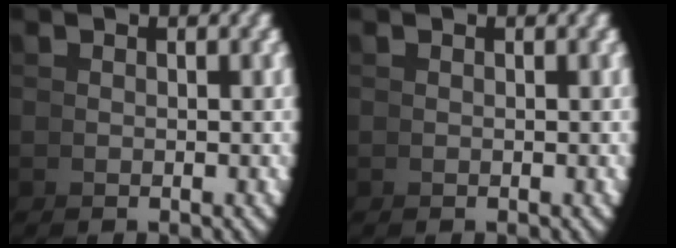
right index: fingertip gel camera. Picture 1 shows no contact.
{"total": 0.0}